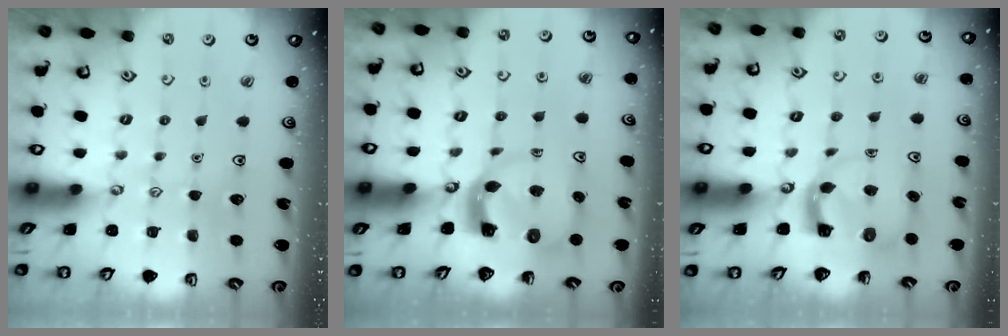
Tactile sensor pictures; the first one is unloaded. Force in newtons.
{"total": 4.3, "press": 4.3, "slide": 0.5}
{"total": 3.9, "press": 3.9, "slide": 0.3}